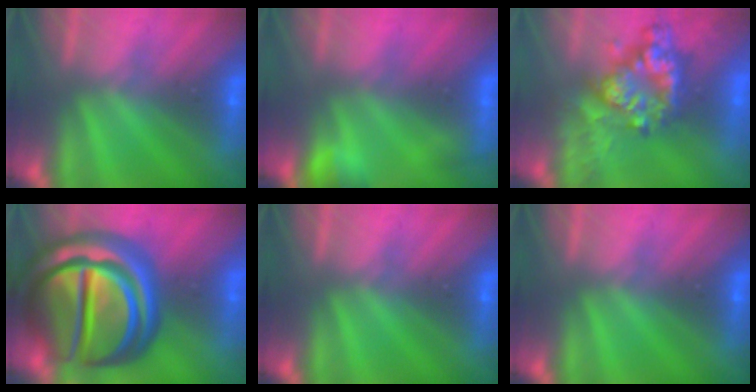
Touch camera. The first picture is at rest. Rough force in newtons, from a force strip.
{"total": 5.4}
{"total": 9.1}
{"total": 5.6}
{"total": 0.0}
{"total": 0.0}